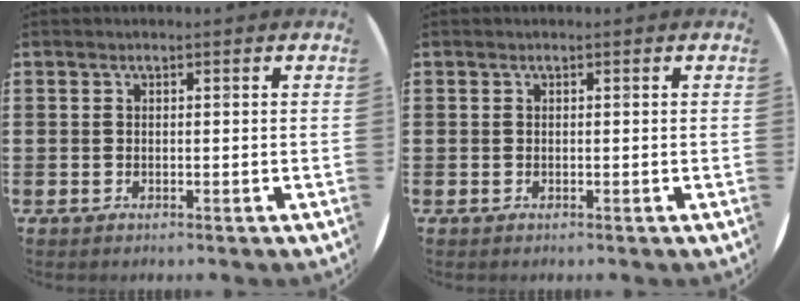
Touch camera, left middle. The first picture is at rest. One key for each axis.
{"total": 0.0}